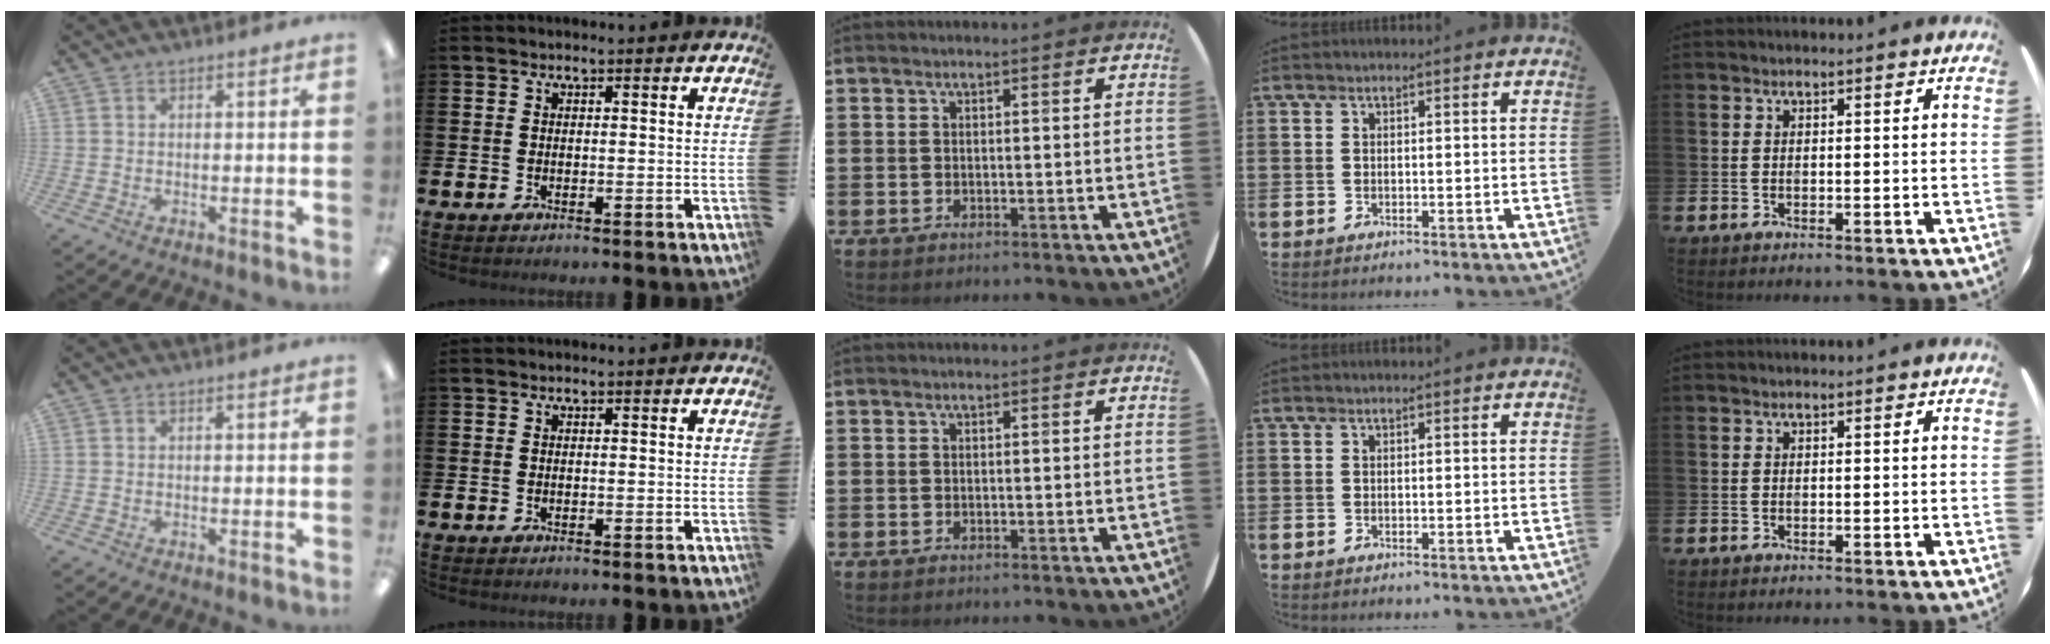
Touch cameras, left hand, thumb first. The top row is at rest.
{}